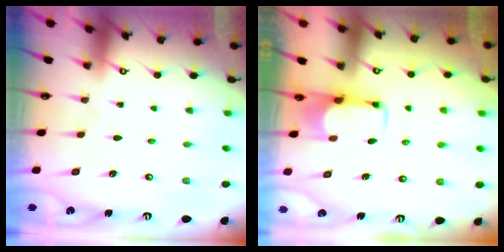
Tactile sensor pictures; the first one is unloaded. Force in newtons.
{"total": 2.8, "press": 2.6, "slide": 1.0}